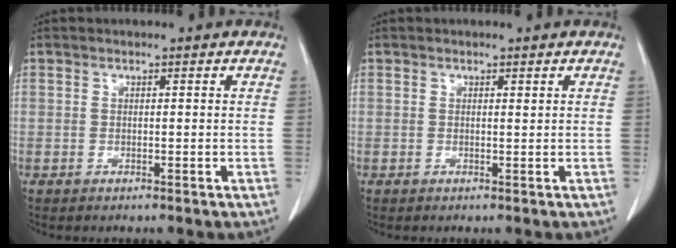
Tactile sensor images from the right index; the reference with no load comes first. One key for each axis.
{"total": 0.0}